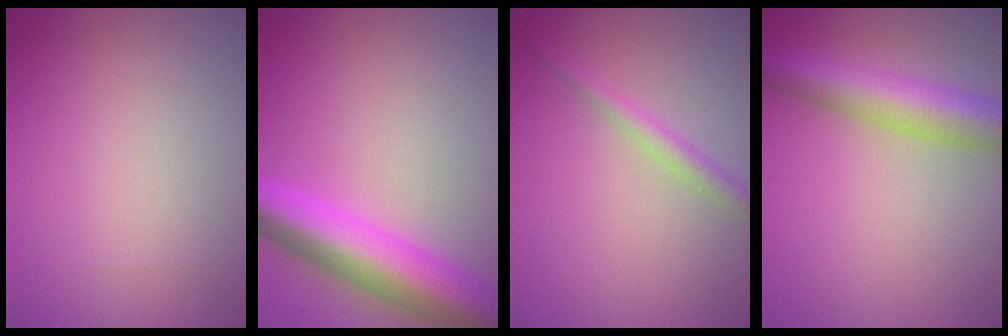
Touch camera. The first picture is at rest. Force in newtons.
{"total": 8.3, "press": 8.3, "slide": 0.1}
{"total": 1.7, "press": 1.7, "slide": 0.1}
{"total": 6.5, "press": 6.5, "slide": 0.2}